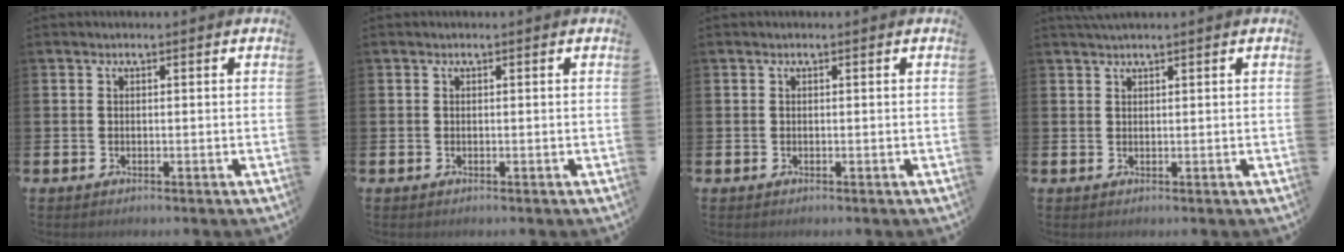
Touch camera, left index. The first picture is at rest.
{"total": 0.0}
{"total": 0.0}
{"total": 1.3, "force": [1.2, -0.1, 0.5], "torque": [-0.007, 0.000, 0.022]}